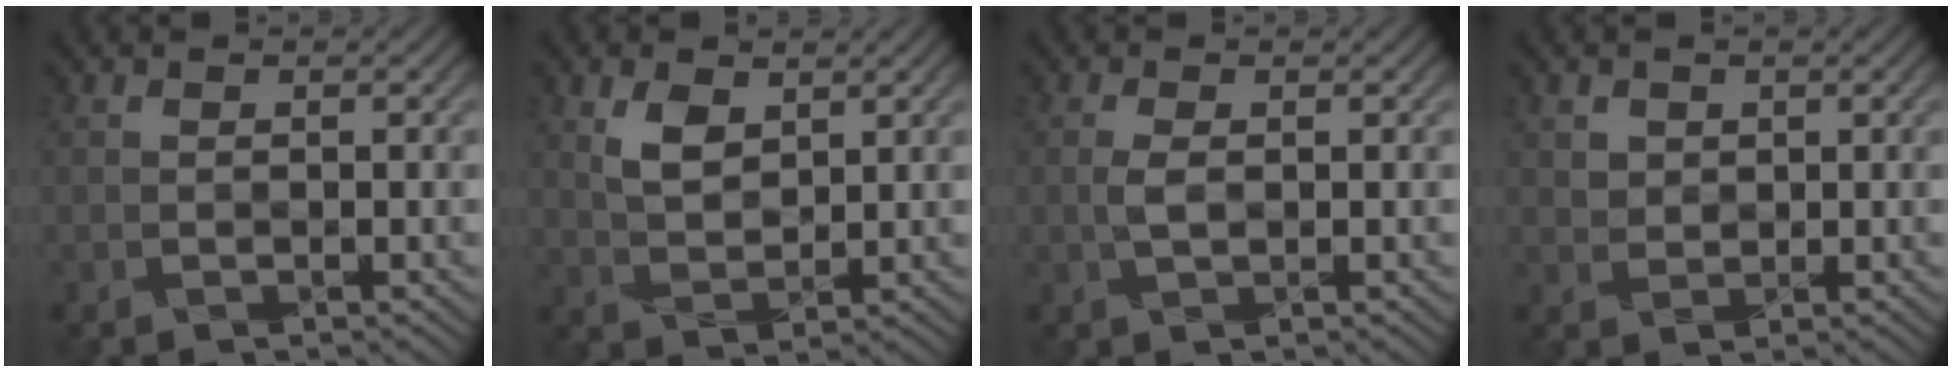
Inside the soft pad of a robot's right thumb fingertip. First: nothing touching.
{"total": 3.3, "force": [2.0, 1.9, 1.9], "torque": [-0.049, -0.007, 0.046]}
{"total": 1.1, "force": [0.0, 0.4, 1.0], "torque": [-0.028, -0.001, 0.001]}
{"total": 1.7, "force": [1.2, 1.1, -0.3], "torque": [0.001, -0.007, 0.028]}